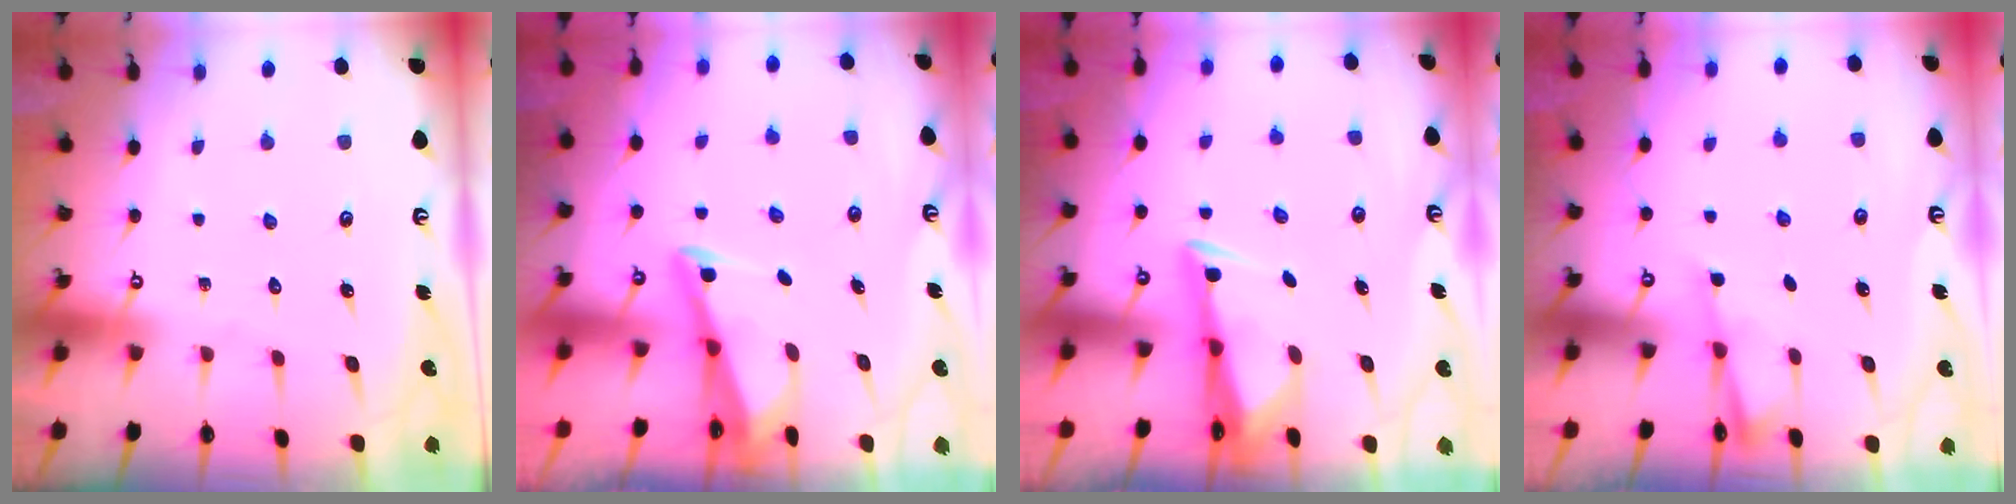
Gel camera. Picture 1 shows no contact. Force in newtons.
{"total": 2.5, "press": 2.5, "slide": 0.2}
{"total": 3.1, "press": 3.0, "slide": 0.9}
{"total": 2.3, "press": 2.2, "slide": 0.4}